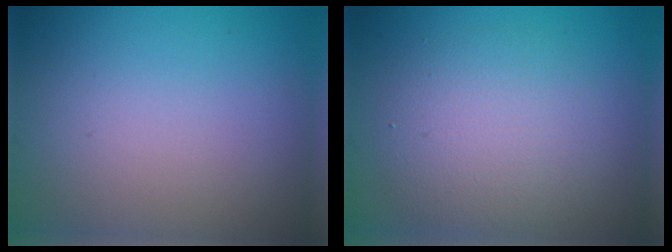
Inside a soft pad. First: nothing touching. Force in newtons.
{"total": 4.6, "press": 4.6, "slide": 0.1}